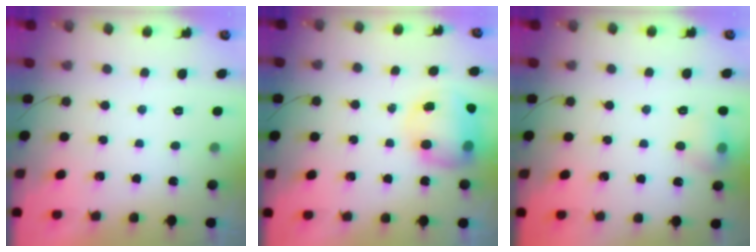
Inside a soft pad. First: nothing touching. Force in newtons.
{"total": 10.1, "press": 9.7, "slide": 2.8}
{"total": 8.2, "press": 8.0, "slide": 1.4}